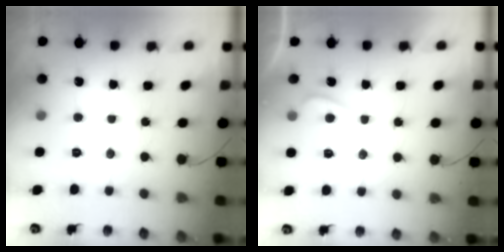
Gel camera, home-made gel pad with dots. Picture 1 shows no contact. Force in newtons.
{"total": 0.5, "press": 0.2, "slide": 0.5}